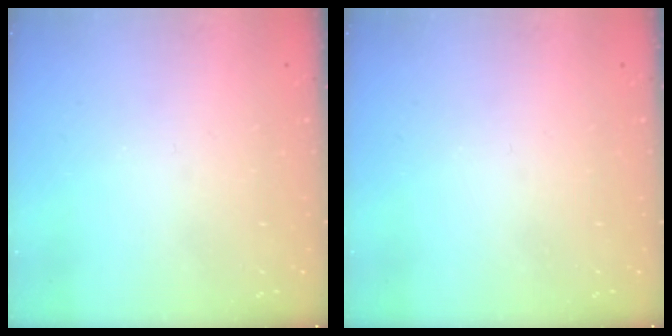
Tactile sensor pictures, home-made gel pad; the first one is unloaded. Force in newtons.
{"total": 0.0}